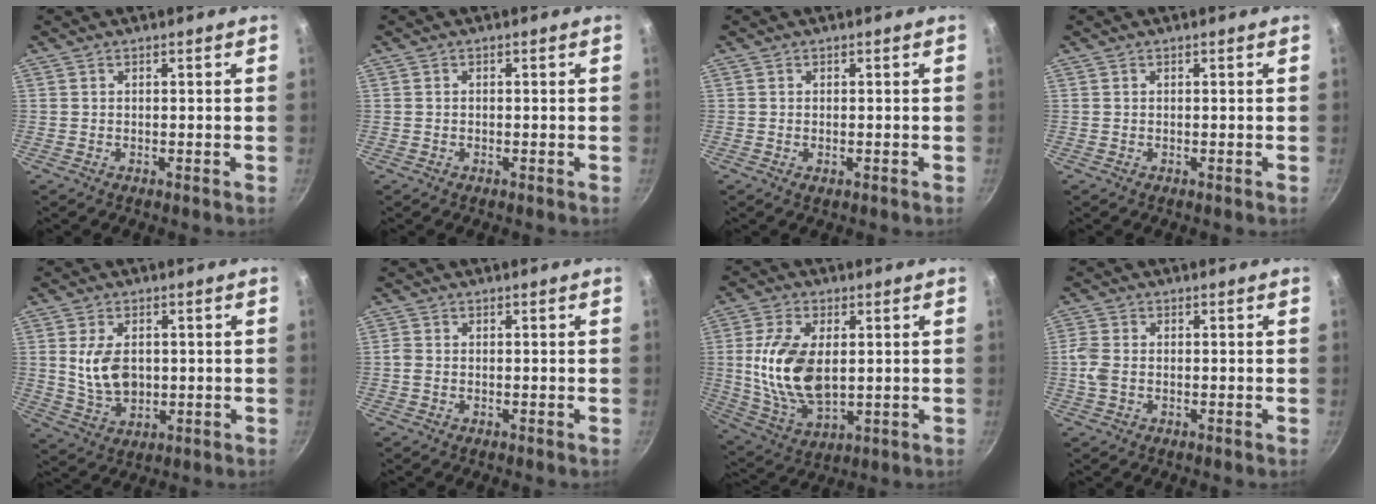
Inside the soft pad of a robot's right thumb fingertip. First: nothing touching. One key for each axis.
{"total": 0.0}
{"total": 0.9, "fx": -0.3, "fy": 0.4, "fz": 0.8, "tx": -0.012, "ty": -0.001, "tz": -0.005}
{"total": 0.0}
{"total": 8.5, "fx": 0.8, "fy": 5.6, "fz": 6.4, "tx": -0.106, "ty": -0.011, "tz": 0.022}
{"total": 1.1, "fx": -0.3, "fy": 0.9, "fz": 0.7, "tx": -0.015, "ty": 0.003, "tz": -0.008}
{"total": 15.1, "fx": 1.4, "fy": 8.5, "fz": 12.4, "tx": -0.230, "ty": -0.011, "tz": 0.035}
{"total": 3.7, "fx": -0.5, "fy": 2.5, "fz": 2.7, "tx": -0.066, "ty": 0.004, "tz": -0.016}